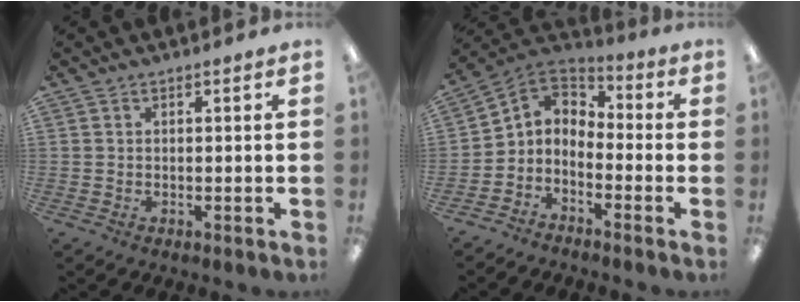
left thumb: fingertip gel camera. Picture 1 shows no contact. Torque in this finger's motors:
{"motor_torque": [0.16, 0.30, -0.38, 0.41, 0.09]}